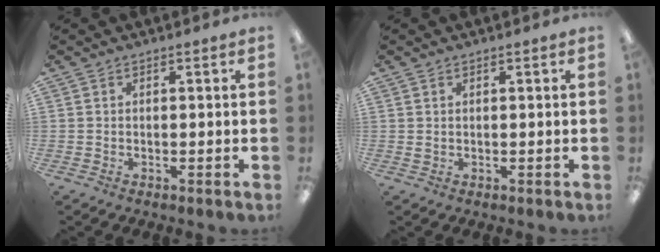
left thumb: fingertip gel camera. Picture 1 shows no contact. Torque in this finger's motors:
{"motor_torque": [0.06, 0.02, 0.47, -0.20, -0.01]}